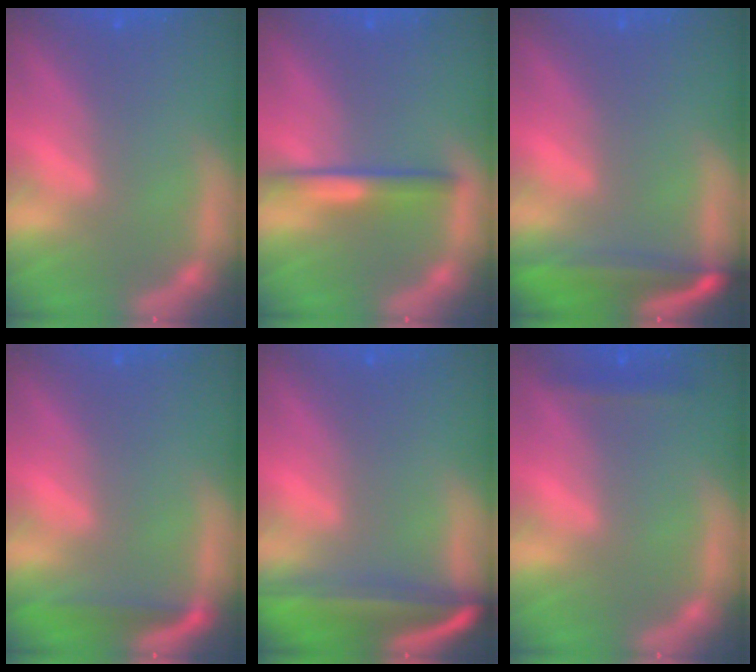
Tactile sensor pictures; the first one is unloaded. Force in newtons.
{"total": 3.0}
{"total": 6.6}
{"total": 3.0}
{"total": 10.0}
{"total": 1.4}